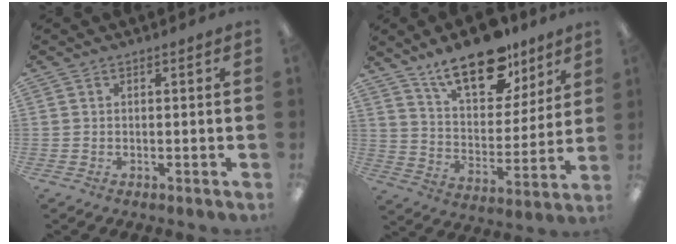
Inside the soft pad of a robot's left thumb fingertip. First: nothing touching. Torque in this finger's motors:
{"motor_torque": [0.23, 0.24, 1.52, -1.26, 0.08]}